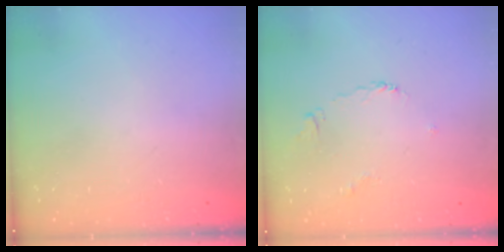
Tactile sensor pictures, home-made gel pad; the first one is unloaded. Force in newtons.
{"total": 3.2, "press": 3.1, "slide": 0.8}